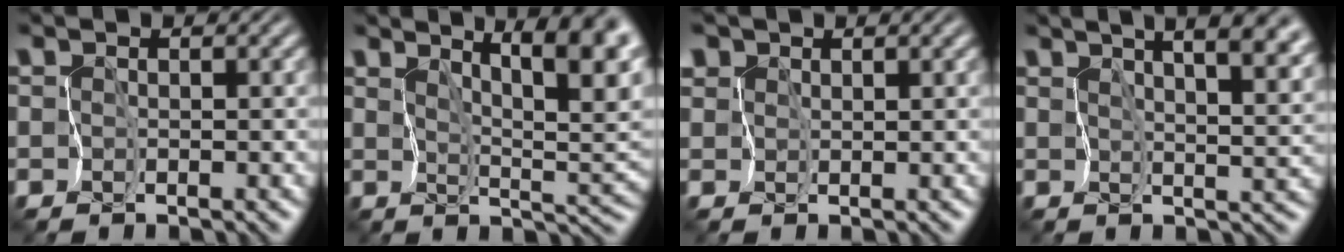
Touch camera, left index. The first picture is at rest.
{"total": 8.9, "force": [5.5, 2.0, 6.7], "torque": [-0.081, 0.012, 0.080]}
{"total": 2.4, "force": [1.6, 1.6, 0.8], "torque": [-0.019, 0.011, 0.029]}
{"total": 13.2, "force": [7.6, 5.3, 9.3], "torque": [-0.117, 0.041, 0.093]}